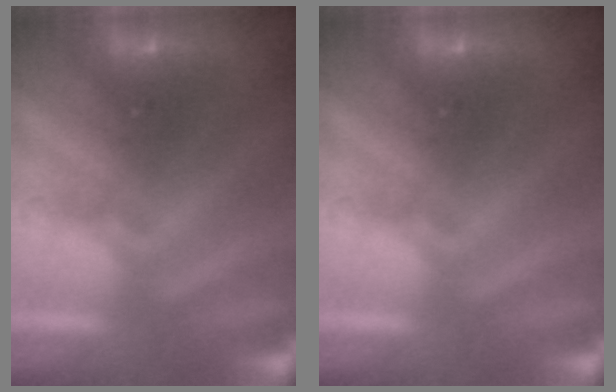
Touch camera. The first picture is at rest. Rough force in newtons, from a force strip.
{"total": 0.0}